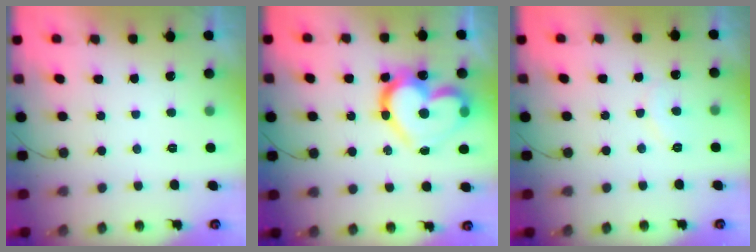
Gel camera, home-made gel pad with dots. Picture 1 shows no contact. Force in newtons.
{"total": 20.6, "press": 20.6, "slide": 1.8}
{"total": 6.2, "press": 6.2, "slide": 0.5}